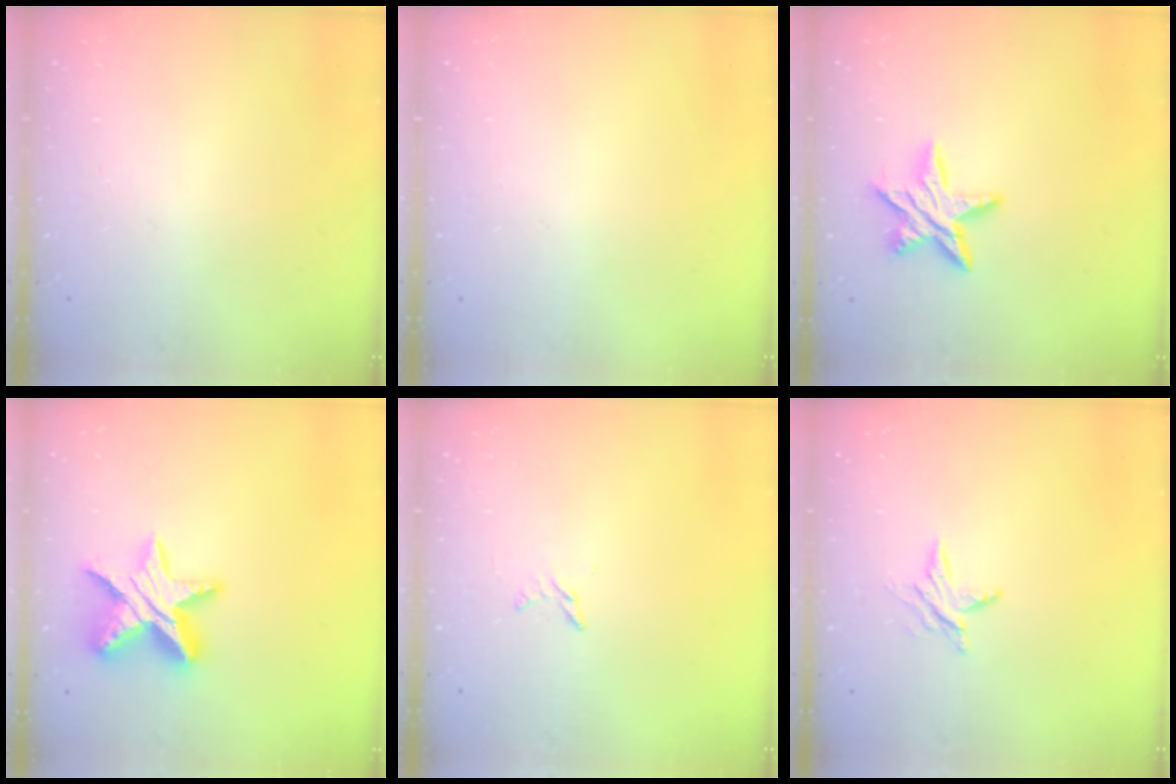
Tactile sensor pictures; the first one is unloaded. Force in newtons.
{"total": 0.0}
{"total": 11.0, "press": 10.9, "slide": 0.9}
{"total": 14.6, "press": 14.5, "slide": 1.2}
{"total": 3.4, "press": 3.3, "slide": 0.3}
{"total": 5.9, "press": 5.9, "slide": 0.5}